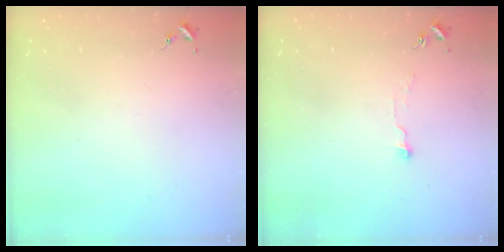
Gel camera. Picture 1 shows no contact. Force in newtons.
{"total": 4.4, "press": 4.4, "slide": 0.2}